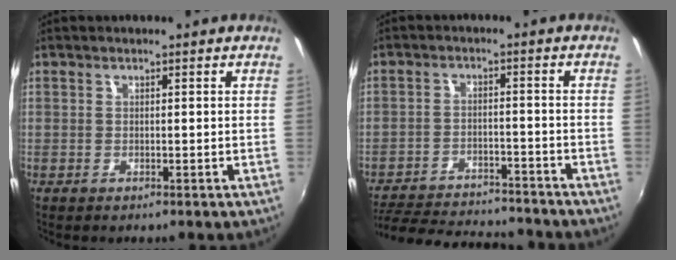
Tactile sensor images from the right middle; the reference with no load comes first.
{"total": 18.5, "force": [-16.4, 4.5, 7.4], "torque": [-0.165, -0.011, -0.234]}